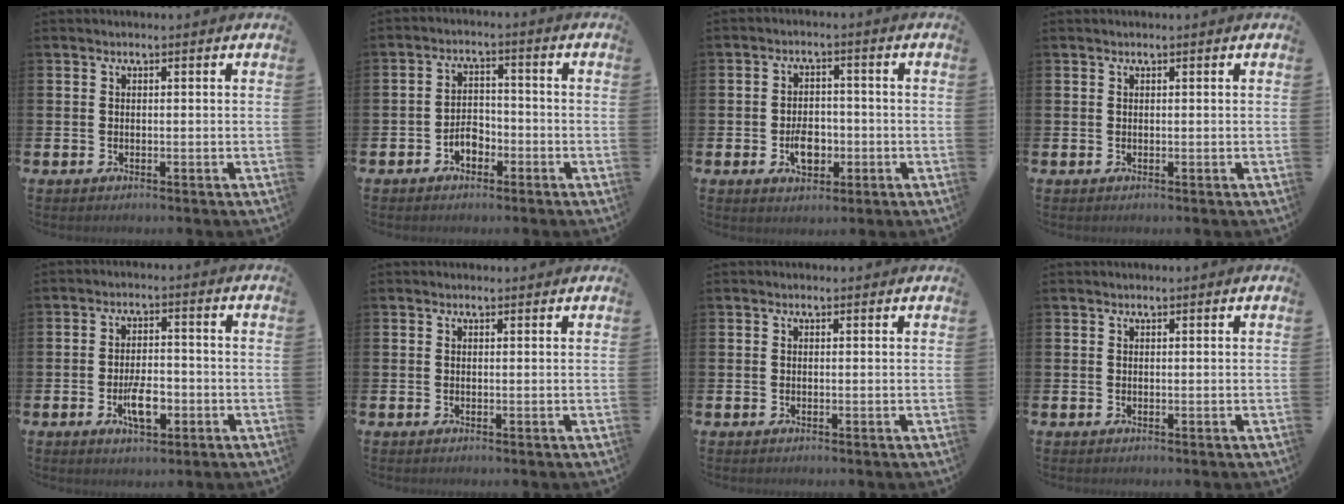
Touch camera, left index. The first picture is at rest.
{"total": 3.3, "force": [-2.0, 2.0, 1.6], "torque": [-0.032, 0.007, -0.042]}
{"total": 4.6, "force": [-1.3, 3.0, 3.1], "torque": [-0.049, 0.003, -0.026]}
{"total": 0.0}
{"total": 4.9, "force": [-1.6, 2.2, 4.1], "torque": [-0.066, 0.000, -0.032]}
{"total": 0.6, "force": [0.6, 0.2, 0.1], "torque": [0.006, -0.001, 0.009]}
{"total": 0.0}
{"total": 0.5, "force": [0.5, 0.1, 0.1], "torque": [0.006, 0.000, 0.008]}